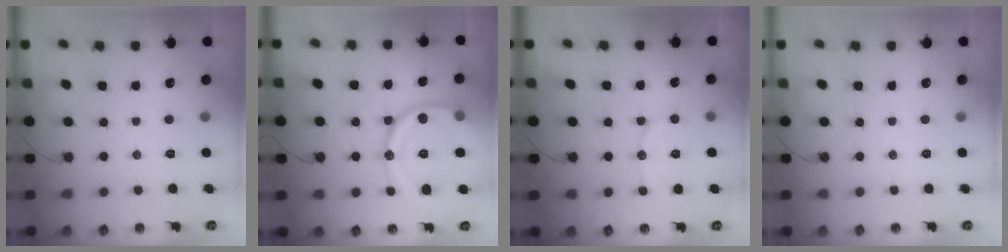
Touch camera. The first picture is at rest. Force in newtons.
{"total": 19.6, "press": 19.5, "slide": 2.1}
{"total": 9.2, "press": 9.0, "slide": 2.3}
{"total": 0.0}